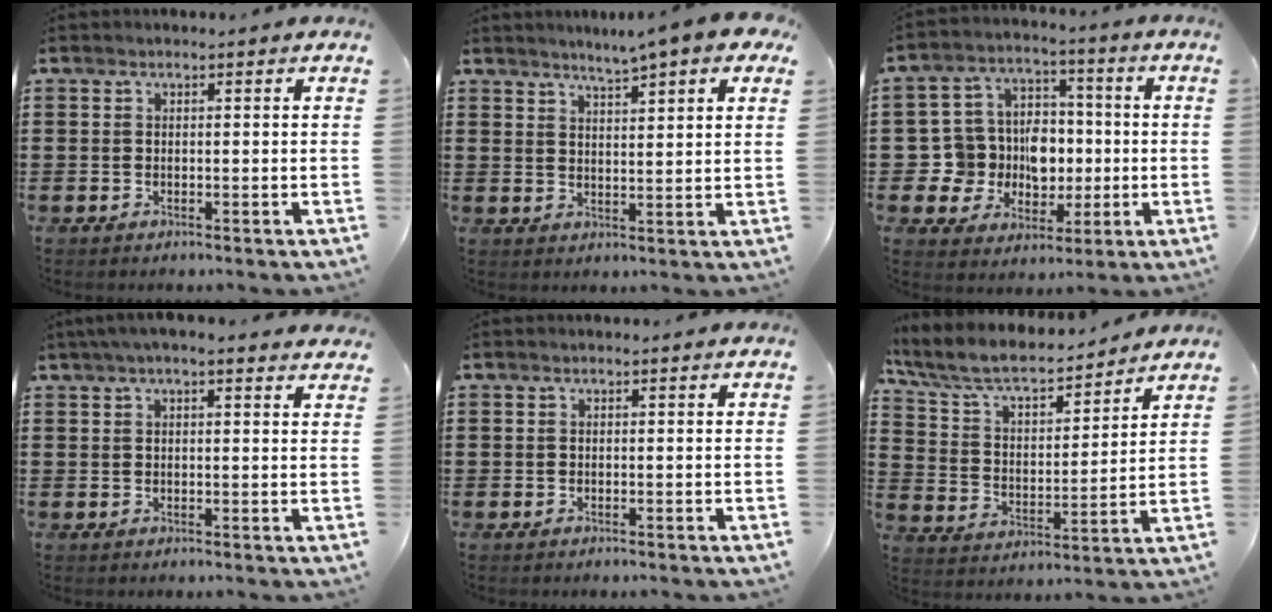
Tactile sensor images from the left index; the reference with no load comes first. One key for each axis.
{"total": 4.1, "fx": 3.6, "fy": 0.0, "fz": 2.0, "tx": -0.053, "ty": -0.010, "tz": 0.059}
{"total": 9.9, "fx": 0.2, "fy": 9.1, "fz": 3.8, "tx": -0.111, "ty": 0.004, "tz": 0.015}
{"total": 2.9, "fx": 2.3, "fy": 0.4, "fz": 1.8, "tx": -0.041, "ty": 0.006, "tz": 0.041}
{"total": 0.0}
{"total": 7.2, "fx": 6.3, "fy": 1.7, "fz": 3.2, "tx": -0.090, "ty": -0.037, "tz": 0.105}